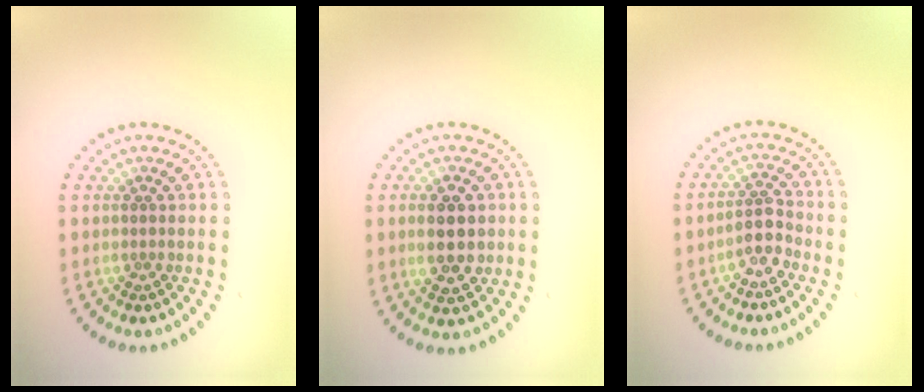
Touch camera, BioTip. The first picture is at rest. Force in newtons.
{"total": 4.1, "press": 4.1, "slide": 0.2}
{"total": 2.5, "press": 2.2, "slide": 1.2}